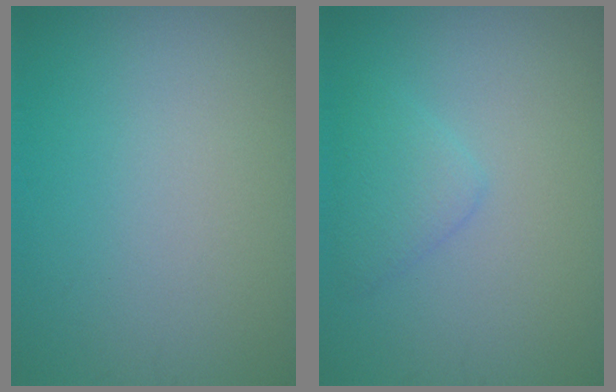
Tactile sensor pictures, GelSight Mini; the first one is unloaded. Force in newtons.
{"total": 2.0, "press": 2.0, "slide": 0.0}